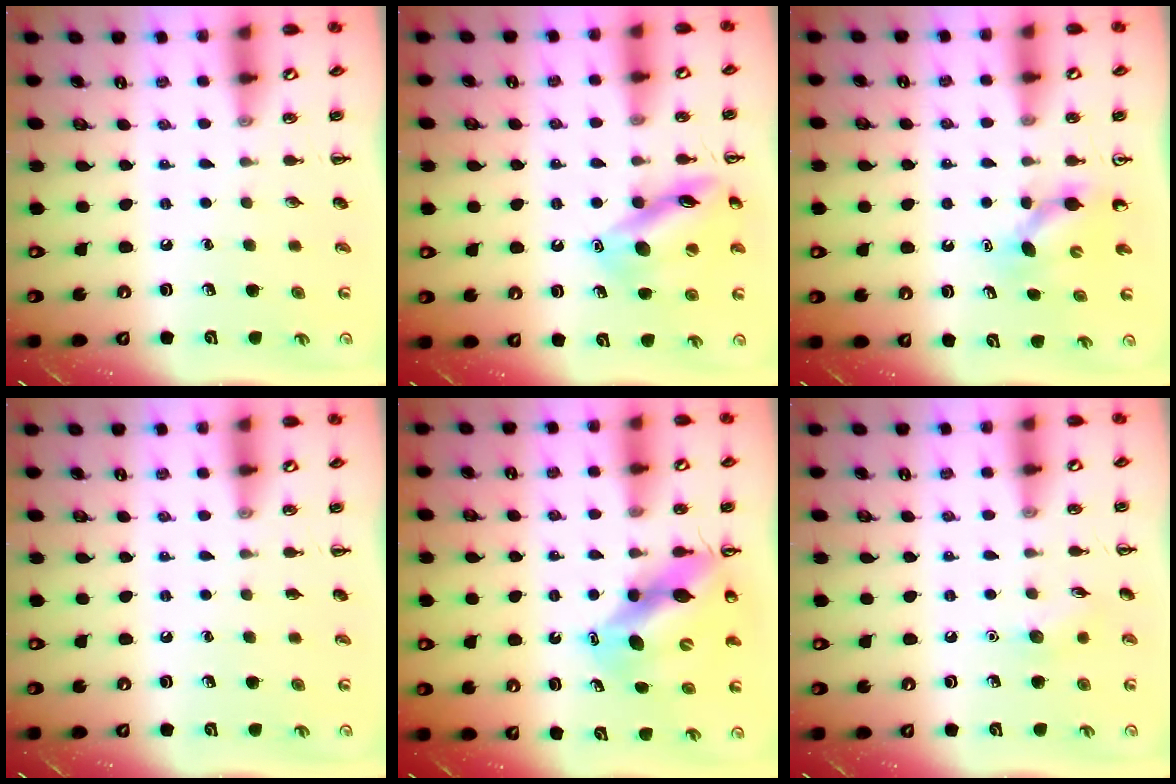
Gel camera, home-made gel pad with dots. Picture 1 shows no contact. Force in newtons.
{"total": 14.4, "press": 14.3, "slide": 1.1}
{"total": 3.7, "press": 3.6, "slide": 0.8}
{"total": 0.0}
{"total": 12.6, "press": 12.0, "slide": 3.8}
{"total": 6.9, "press": 6.6, "slide": 1.7}